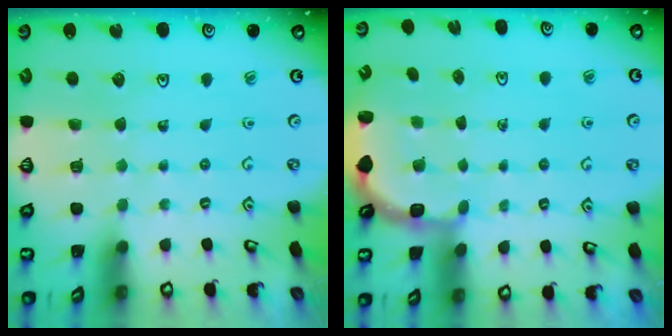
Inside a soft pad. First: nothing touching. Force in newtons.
{"total": 2.7, "press": 2.4, "slide": 1.4}